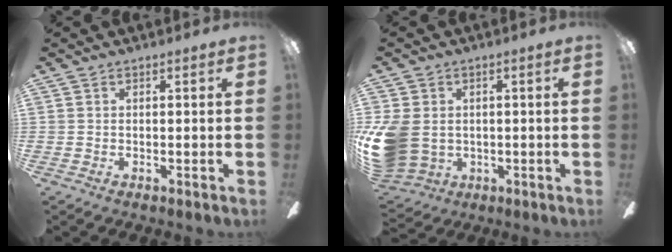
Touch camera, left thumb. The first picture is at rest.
{"total": 13.1, "force": [-0.6, 10.5, 7.8], "torque": [-0.184, 0.006, -0.005]}